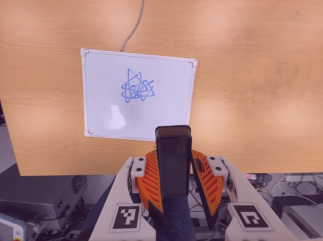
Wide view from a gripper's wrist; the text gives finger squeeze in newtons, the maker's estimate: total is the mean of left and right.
{"total": 5.9, "left": 5.6, "right": 6.2}